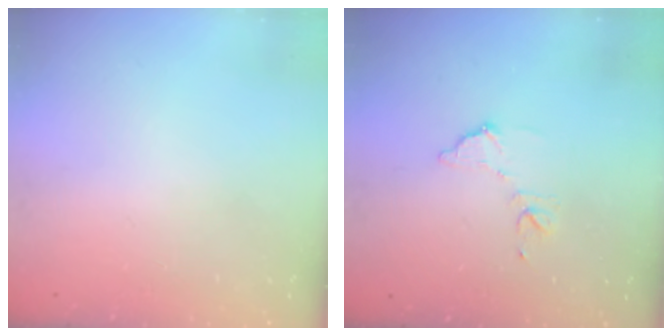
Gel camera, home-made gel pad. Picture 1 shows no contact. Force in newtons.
{"total": 8.2, "press": 8.2, "slide": 0.4}